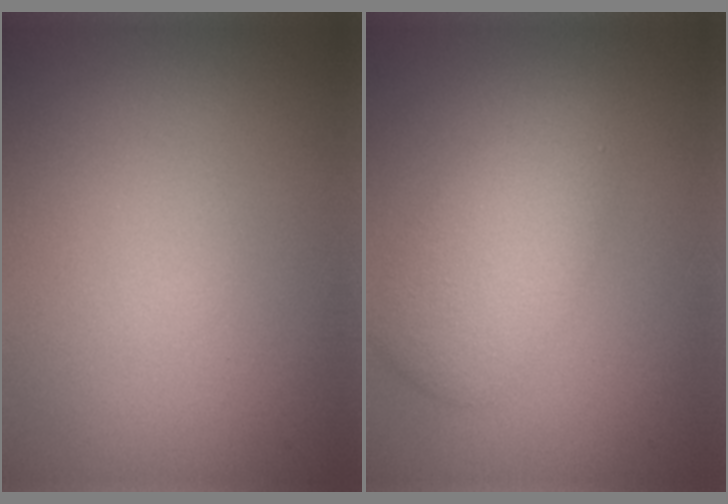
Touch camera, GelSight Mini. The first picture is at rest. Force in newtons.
{"total": 4.2, "press": 4.2, "slide": 0.1}